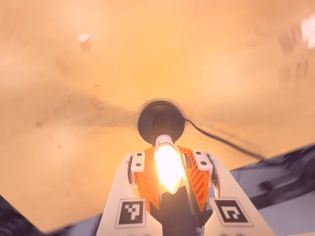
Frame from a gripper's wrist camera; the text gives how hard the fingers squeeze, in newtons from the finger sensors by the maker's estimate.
{"total": 15.3, "left": 15.9, "right": 14.8}